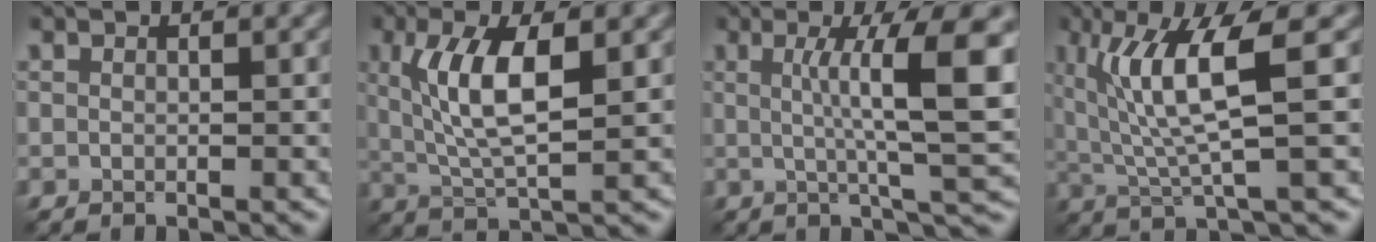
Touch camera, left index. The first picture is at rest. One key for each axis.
{"total": 6.7, "fx": 1.6, "fy": 2.2, "fz": 6.1, "tx": -0.120, "ty": 0.002, "tz": 0.031}
{"total": 9.2, "fx": 1.4, "fy": 1.6, "fz": 8.9, "tx": -0.116, "ty": 0.000, "tz": 0.023}
{"total": 7.3, "fx": 2.1, "fy": 1.4, "fz": 6.8, "tx": -0.126, "ty": -0.004, "tz": 0.039}